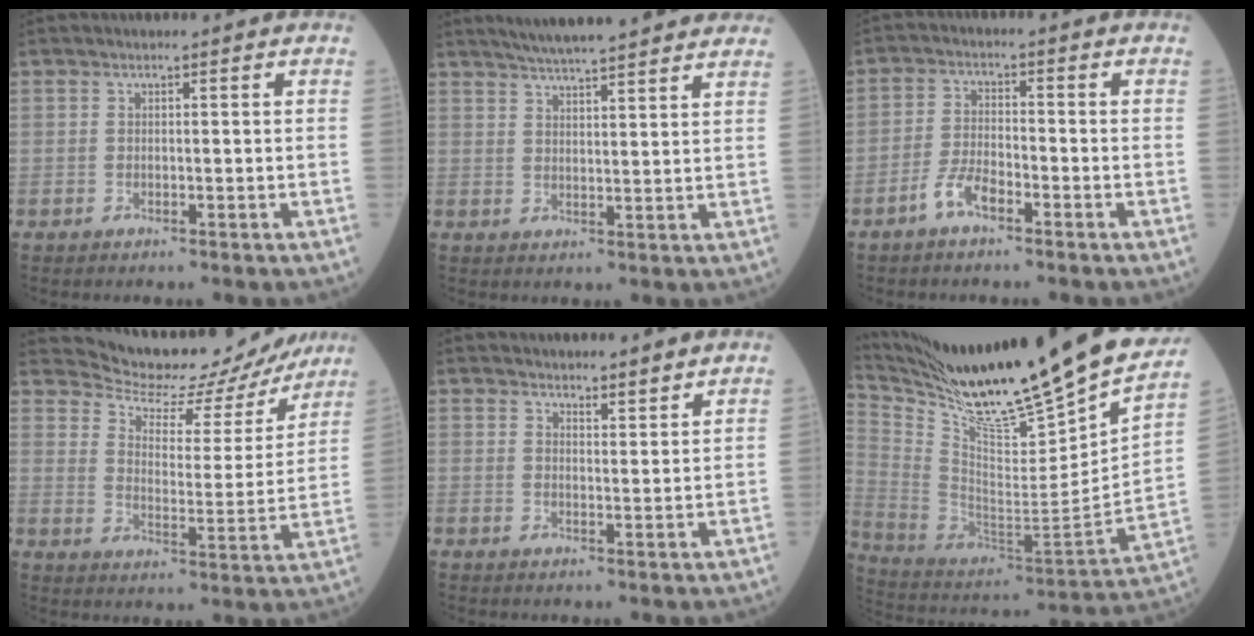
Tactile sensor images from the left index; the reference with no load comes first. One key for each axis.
{"total": 15.5, "fx": 13.7, "fy": 1.1, "fz": 7.2, "tx": -0.112, "ty": 0.028, "tz": 0.180}
{"total": 4.1, "fx": -2.9, "fy": 1.2, "fz": 2.7, "tx": -0.063, "ty": 0.002, "tz": -0.059}
{"total": 16.1, "fx": 15.6, "fy": 3.6, "fz": 1.9, "tx": -0.023, "ty": -0.021, "tz": 0.199}
{"total": 6.9, "fx": 6.6, "fy": 1.2, "fz": 1.5, "tx": -0.014, "ty": 0.012, "tz": 0.080}
{"total": 33.7, "fx": 27.5, "fy": 2.8, "fz": 19.3, "tx": -0.340, "ty": -0.077, "tz": 0.418}